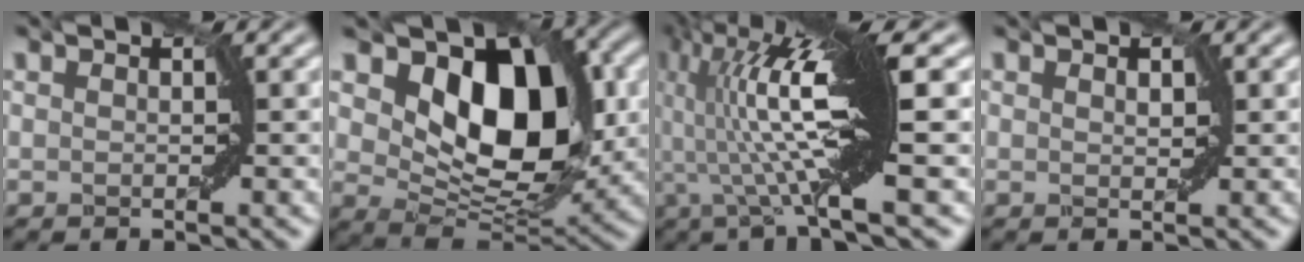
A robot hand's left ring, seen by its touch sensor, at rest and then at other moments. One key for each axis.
{"total": 11.0, "fx": 3.3, "fy": 6.8, "fz": 8.0, "tx": -0.114, "ty": -0.016, "tz": 0.055}
{"total": 11.0, "fx": 0.8, "fy": 2.0, "fz": 10.8, "tx": -0.194, "ty": 0.018, "tz": 0.010}
{"total": 0.9, "fx": 0.5, "fy": 0.5, "fz": 0.6, "tx": -0.006, "ty": -0.001, "tz": 0.010}